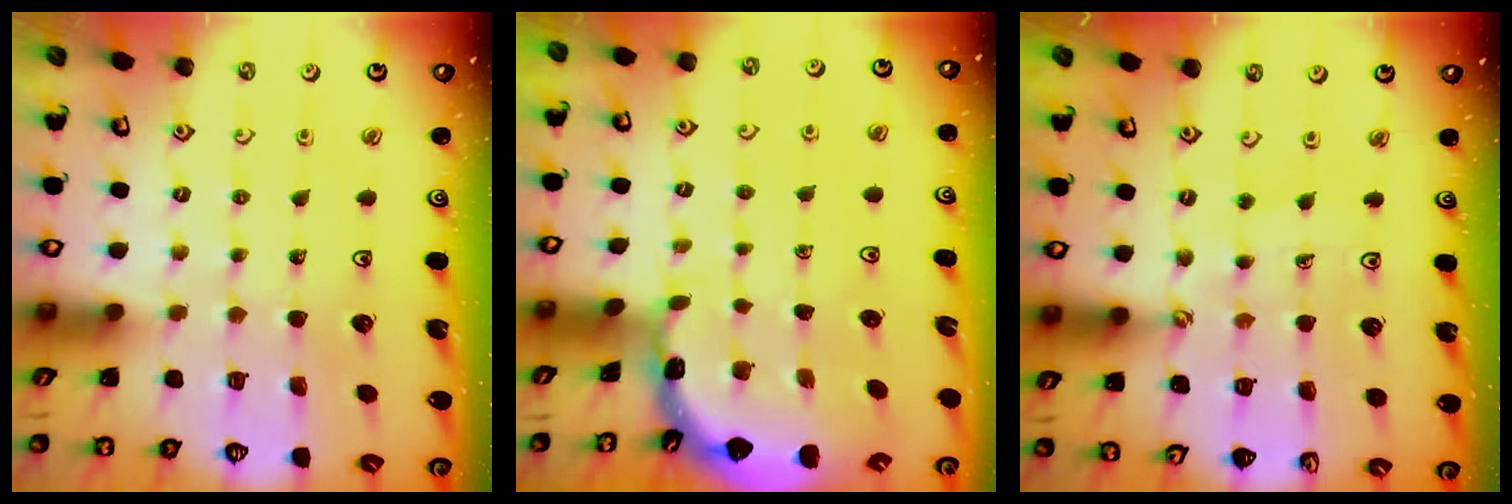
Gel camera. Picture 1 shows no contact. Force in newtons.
{"total": 1.6, "press": 1.6, "slide": 0.1}
{"total": 2.5, "press": 2.2, "slide": 1.3}